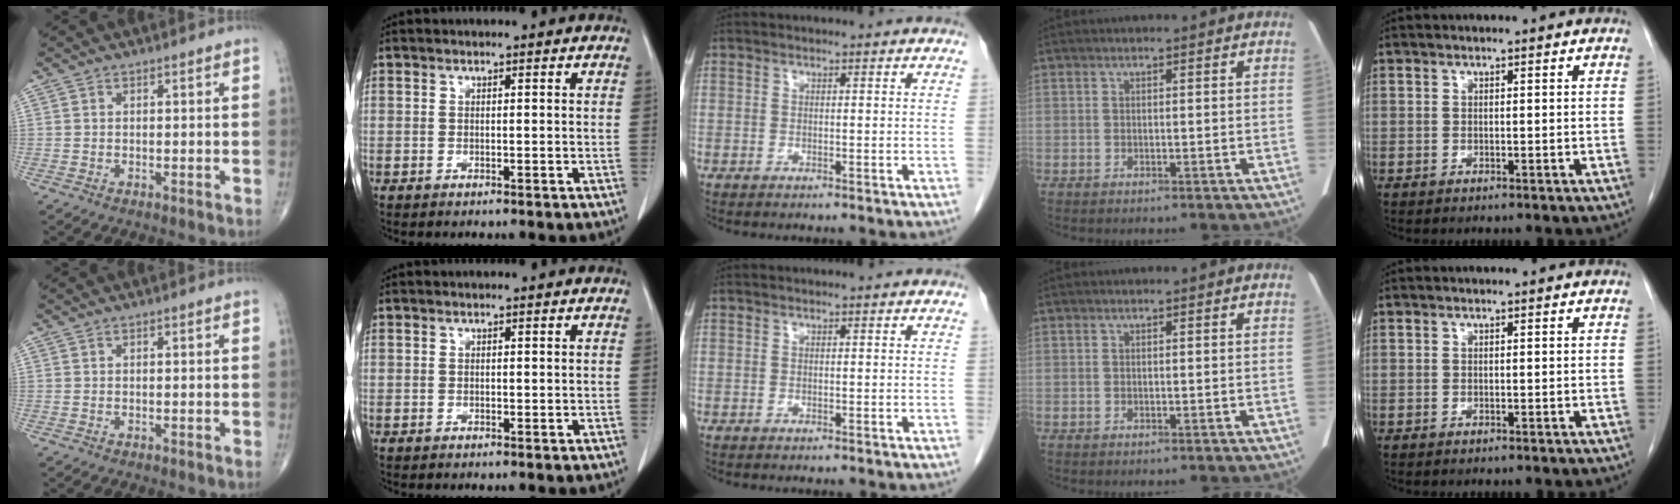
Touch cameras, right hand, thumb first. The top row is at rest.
{}